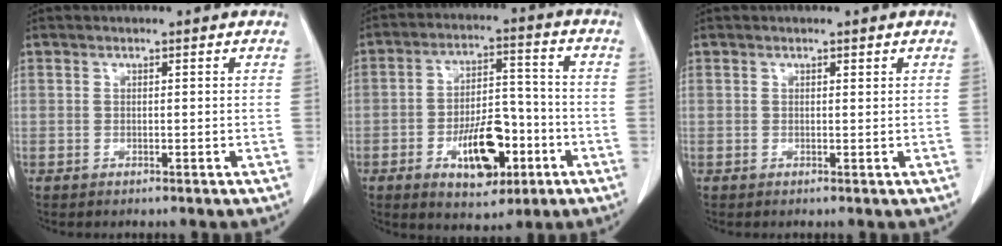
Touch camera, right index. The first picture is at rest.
{"total": 11.8, "force": [-4.6, 5.3, 9.5], "torque": [-0.153, 0.015, -0.064]}
{"total": 0.0}